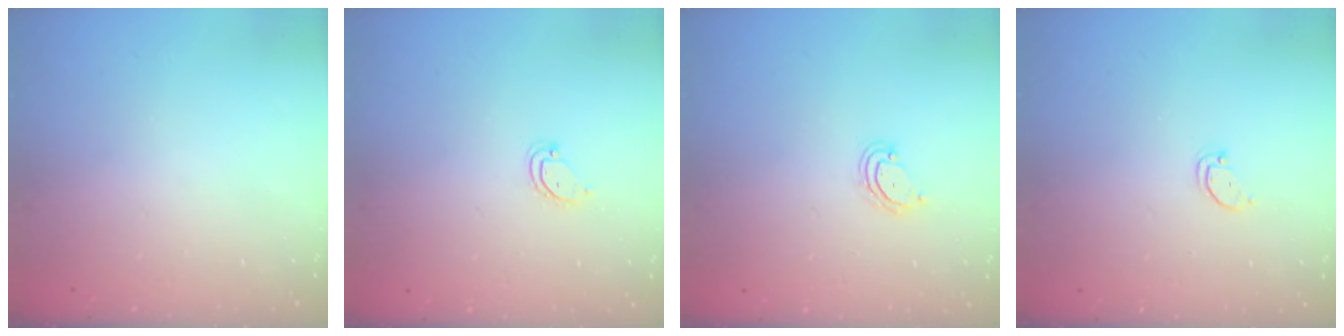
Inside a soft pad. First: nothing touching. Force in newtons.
{"total": 3.9, "press": 3.9, "slide": 0.3}
{"total": 4.4, "press": 4.3, "slide": 0.3}
{"total": 1.8, "press": 1.8, "slide": 0.1}